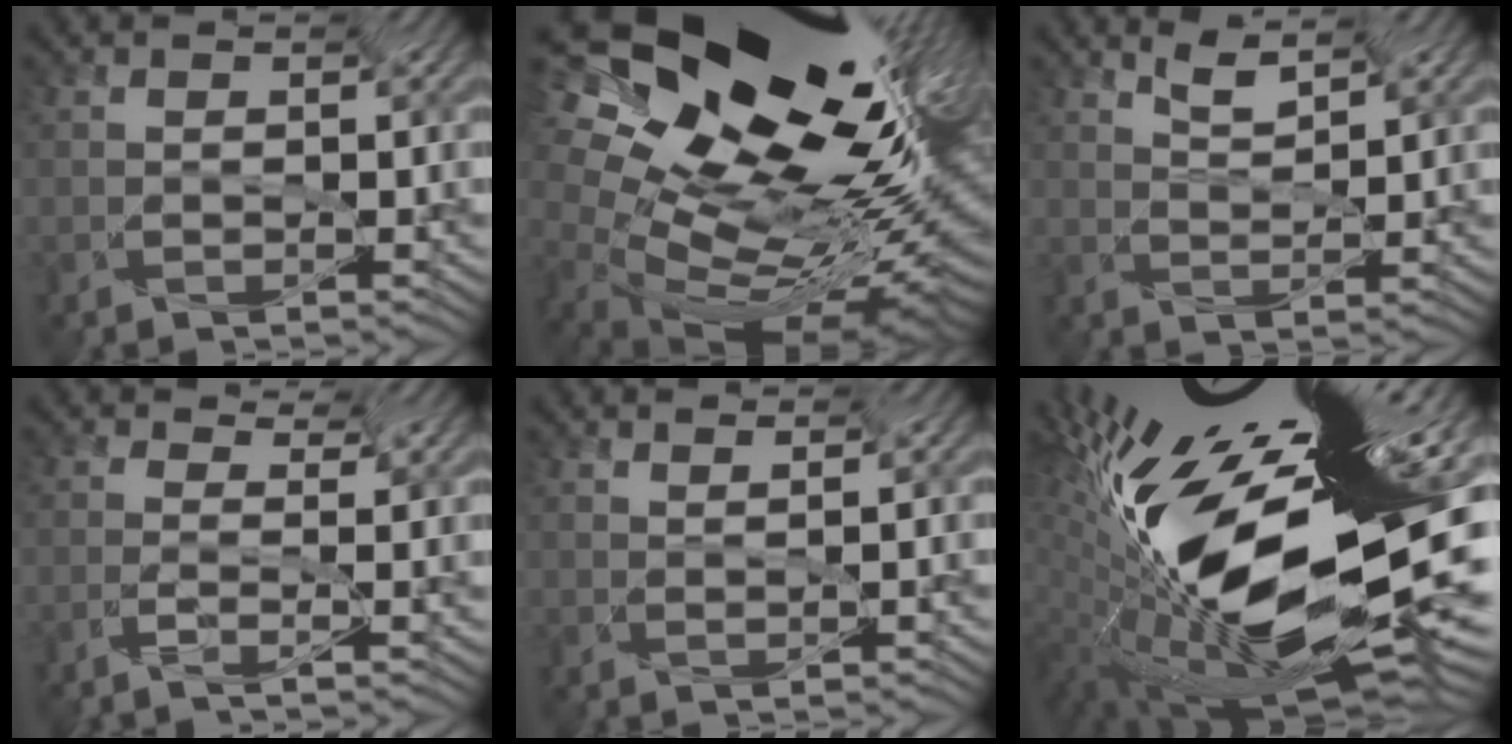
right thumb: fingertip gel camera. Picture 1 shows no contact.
{"total": 14.2, "force": [4.1, 7.9, 11.1], "torque": [-0.215, 0.041, 0.079]}
{"total": 1.9, "force": [1.7, -0.6, 0.6], "torque": [-0.022, 0.000, 0.035]}
{"total": 2.2, "force": [-1.4, -0.1, 1.7], "torque": [-0.043, -0.002, -0.030]}
{"total": 1.2, "force": [1.1, -0.4, 0.1], "torque": [0.001, -0.005, 0.019]}
{"total": 16.6, "force": [-1.7, 6.1, 15.4], "torque": [-0.241, -0.005, -0.030]}